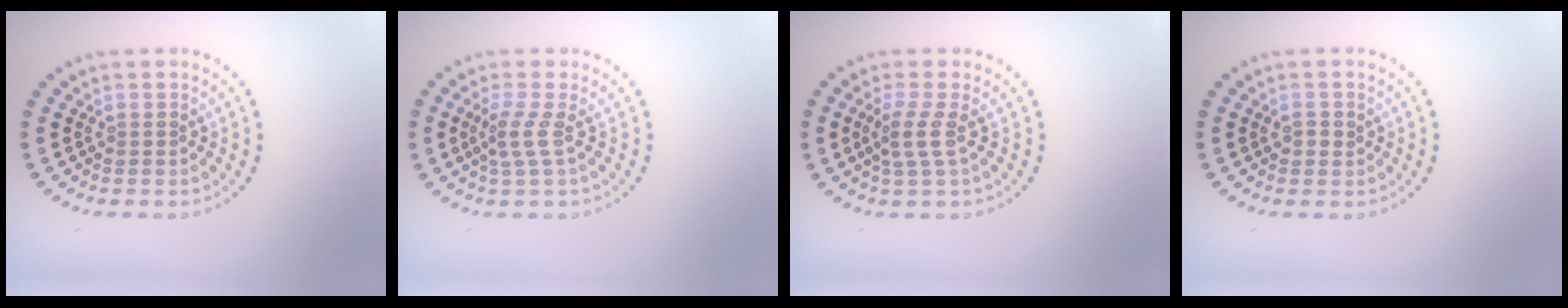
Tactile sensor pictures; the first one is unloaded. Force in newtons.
{"total": 2.1, "press": 1.4, "slide": 1.6}
{"total": 2.1, "press": 1.6, "slide": 1.4}
{"total": 1.1, "press": 1.1, "slide": 0.4}